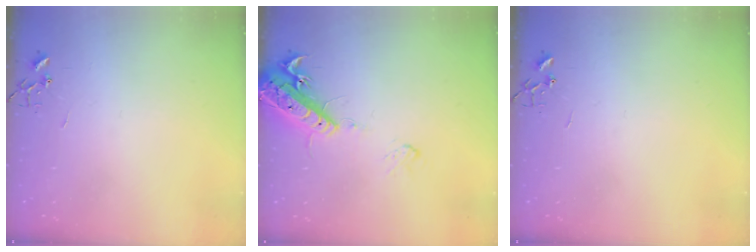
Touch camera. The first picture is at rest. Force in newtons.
{"total": 15.1, "press": 14.7, "slide": 3.5}
{"total": 0.0}